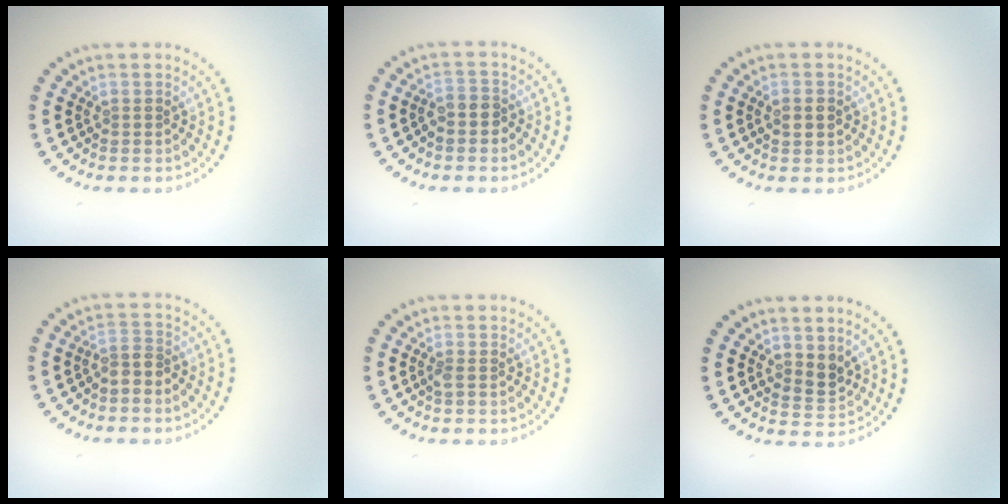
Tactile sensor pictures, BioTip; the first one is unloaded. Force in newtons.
{"total": 2.0, "press": 1.8, "slide": 0.9}
{"total": 2.0, "press": 2.0, "slide": 0.1}
{"total": 1.6, "press": 1.1, "slide": 1.1}
{"total": 0.6, "press": 0.6, "slide": 0.2}
{"total": 2.0, "press": 1.7, "slide": 1.0}